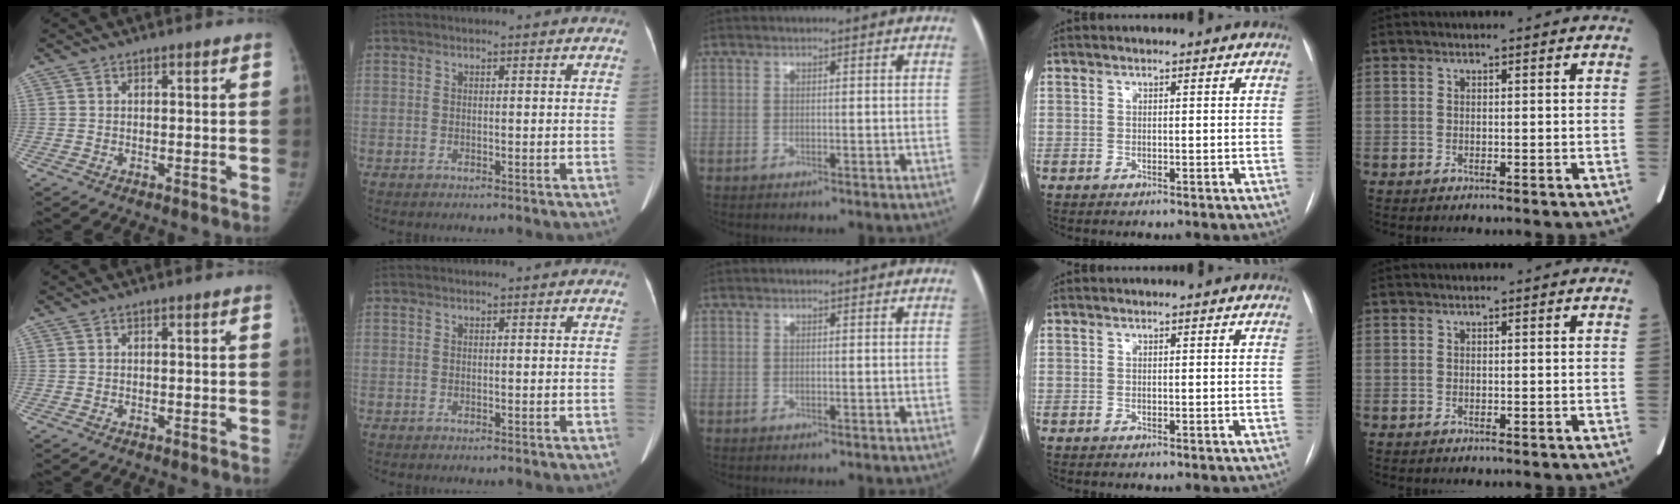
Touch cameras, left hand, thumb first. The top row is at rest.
{}